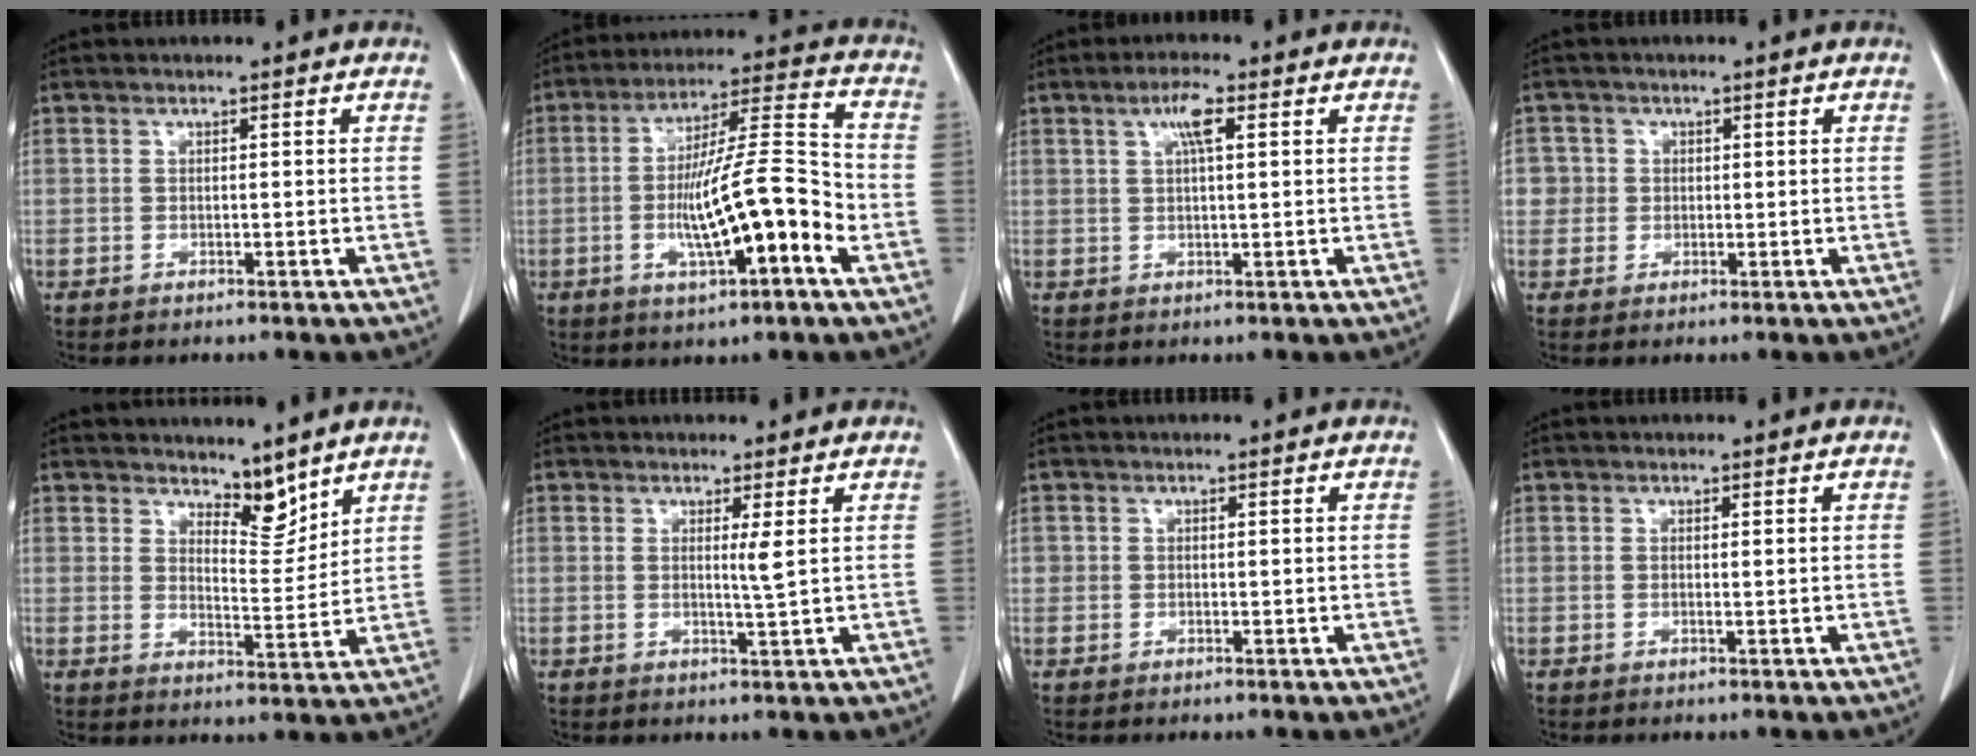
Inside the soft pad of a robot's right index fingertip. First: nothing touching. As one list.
[{"total": 14.9, "force": [-3.9, 1.4, 14.3], "torque": [-0.246, 0.009, -0.065]}, {"total": 3.8, "force": [1.6, 0.6, 3.4], "torque": [-0.067, 0.006, 0.028]}, {"total": 3.3, "force": [0.3, 3.3, 0.0], "torque": [0.018, 0.009, 0.005]}, {"total": 5.2, "force": [4.4, 1.7, 2.0], "torque": [-0.026, -0.009, 0.078]}, {"total": 2.0, "force": [0.6, -0.5, 1.9], "torque": [-0.035, -0.008, 0.012]}, {"total": 0.7, "force": [0.1, 0.7, 0.1], "torque": [0.008, 0.004, -0.001]}, {"total": 0.0}]